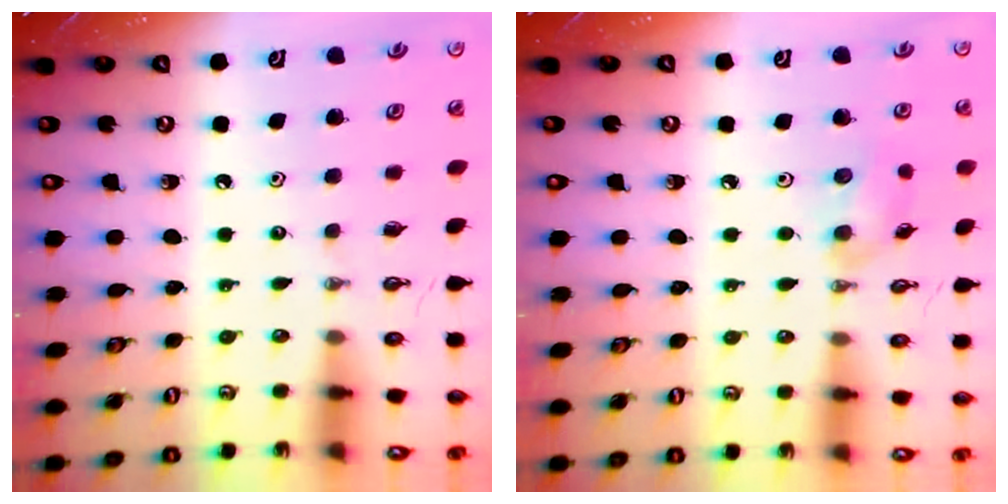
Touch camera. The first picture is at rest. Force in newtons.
{"total": 6.7, "press": 6.3, "slide": 2.2}